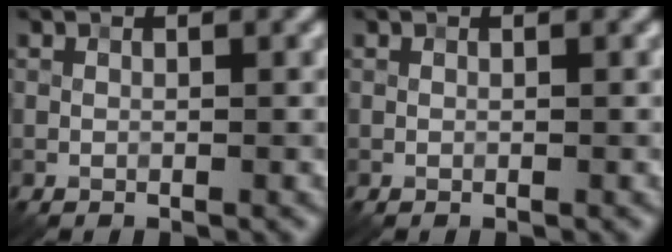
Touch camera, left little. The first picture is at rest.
{"total": 0.0}